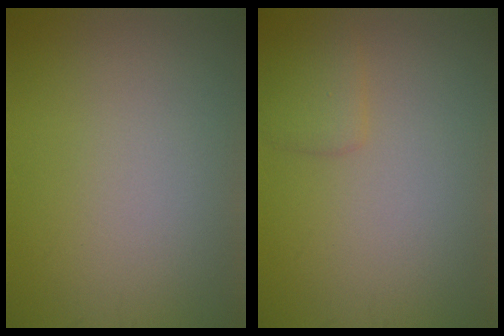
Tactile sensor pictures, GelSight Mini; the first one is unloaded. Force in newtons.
{"total": 1.6, "press": 1.6, "slide": 0.0}